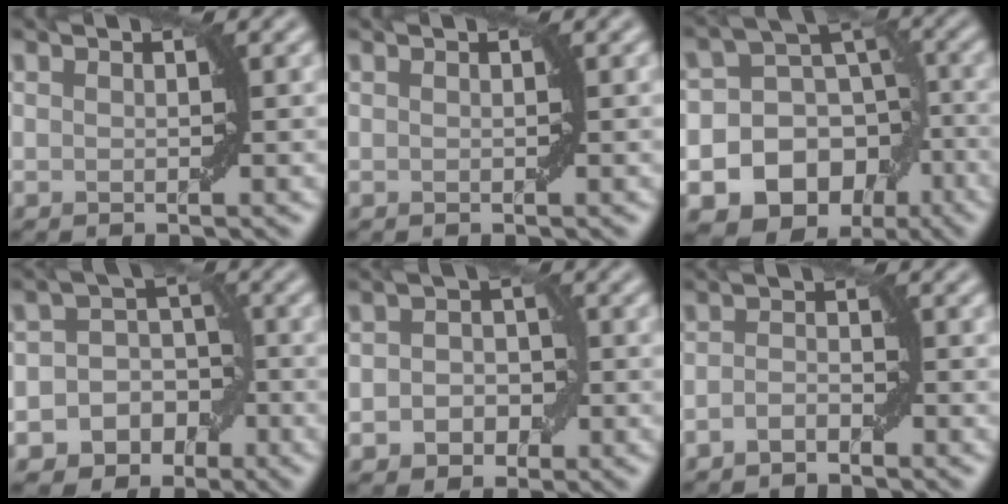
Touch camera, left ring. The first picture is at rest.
{"total": 0.0}
{"total": 15.8, "force": [-7.5, 13.0, 4.7], "torque": [-0.062, -0.032, -0.122]}
{"total": 6.9, "force": [-3.2, 5.9, 1.7], "torque": [-0.004, 0.008, -0.065]}
{"total": 3.3, "force": [-0.8, 2.6, 1.8], "torque": [-0.007, -0.002, -0.021]}
{"total": 1.4, "force": [-1.1, 0.6, 0.8], "torque": [-0.017, 0.004, -0.023]}